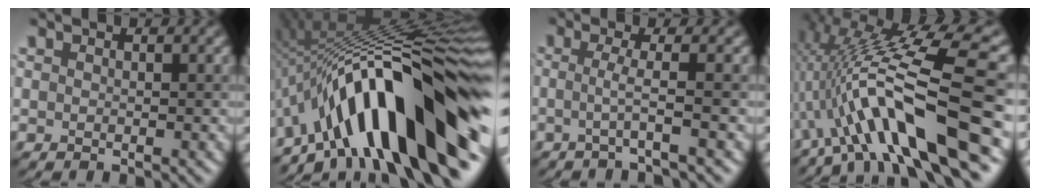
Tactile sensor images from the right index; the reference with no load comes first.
{"total": 16.1, "force": [-5.7, 4.7, 14.3], "torque": [-0.199, 0.035, -0.098]}
{"total": 2.8, "force": [-0.4, 0.5, 2.7], "torque": [-0.041, -0.011, -0.023]}
{"total": 11.9, "force": [-1.7, 2.9, 11.4], "torque": [-0.190, 0.013, -0.033]}